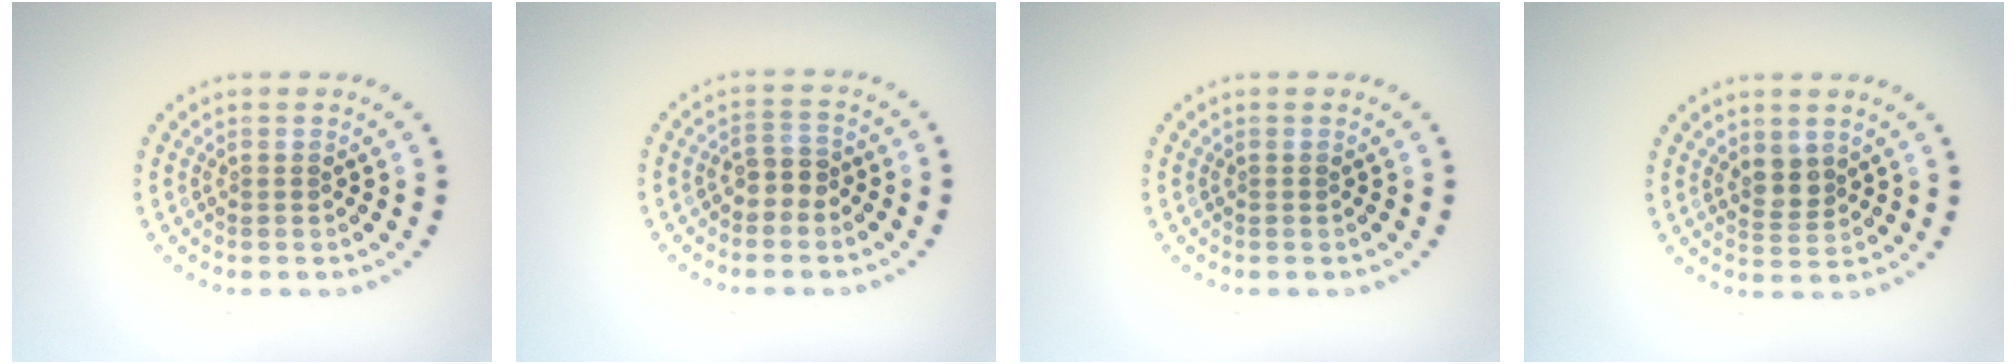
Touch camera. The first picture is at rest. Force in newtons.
{"total": 2.0, "press": 1.7, "slide": 1.0}
{"total": 0.0}
{"total": 1.9, "press": 1.7, "slide": 0.9}